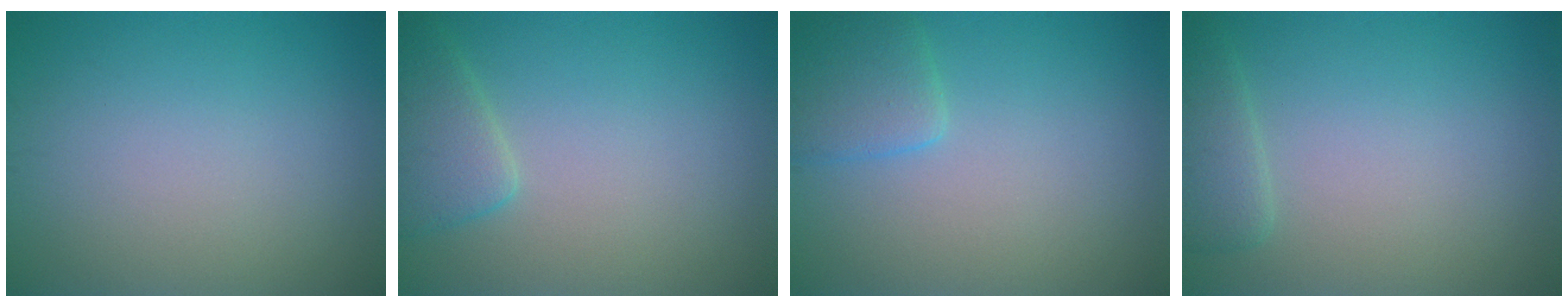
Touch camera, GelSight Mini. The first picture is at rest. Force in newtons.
{"total": 3.0, "press": 3.0, "slide": 0.3}
{"total": 2.5, "press": 2.5, "slide": 0.2}
{"total": 2.1, "press": 2.1, "slide": 0.2}